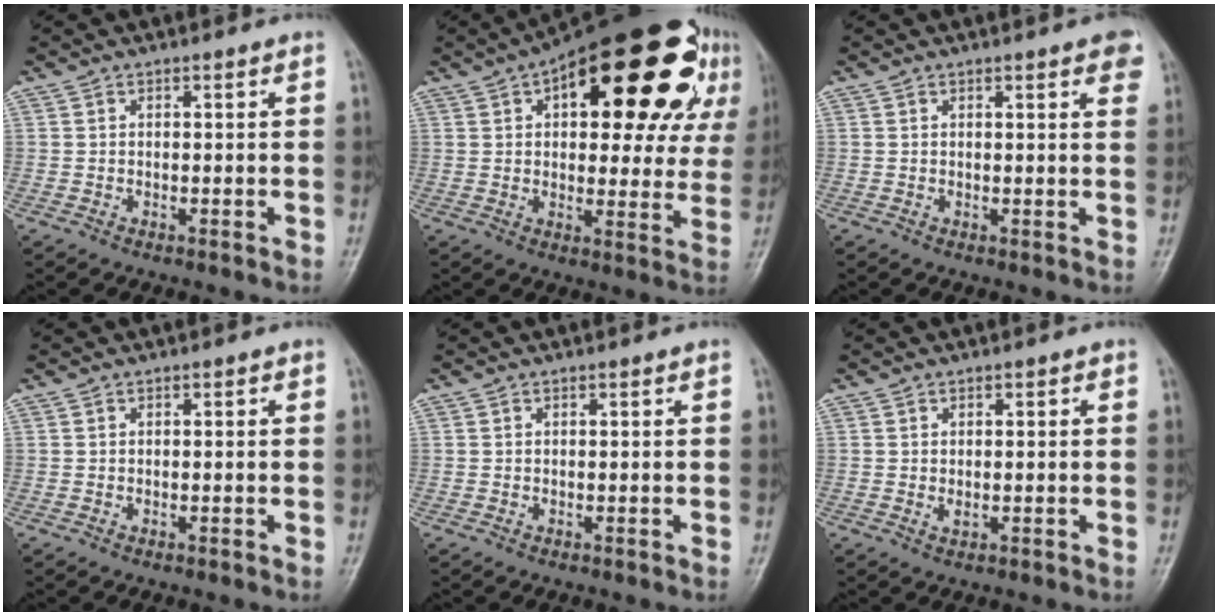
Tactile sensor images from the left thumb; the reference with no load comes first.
{"total": 27.6, "force": [11.6, 12.6, 21.6], "torque": [-0.263, 0.015, 0.158]}
{"total": 4.1, "force": [2.4, 1.0, 3.2], "torque": [-0.026, 0.000, 0.024]}
{"total": 0.0}
{"total": 0.0}
{"total": 1.7, "force": [0.1, 1.0, 1.3], "torque": [-0.017, 0.001, 0.002]}